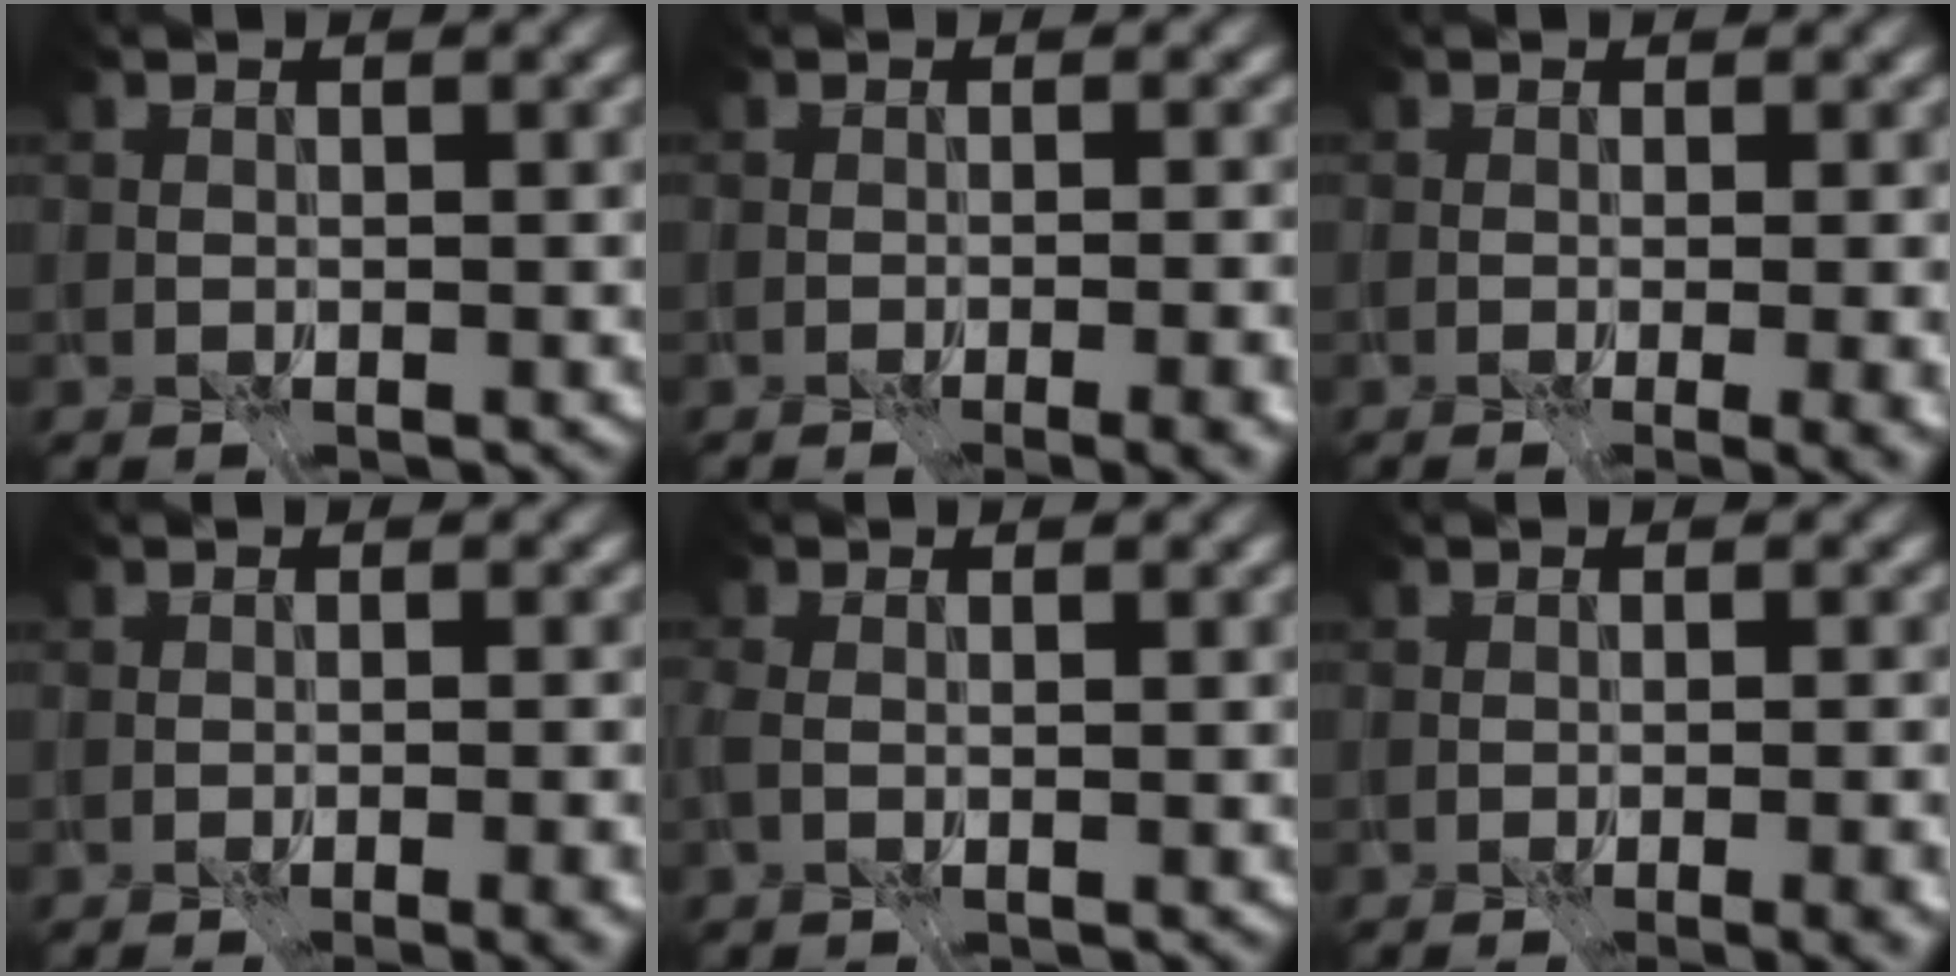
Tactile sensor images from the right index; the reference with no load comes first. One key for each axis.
{"total": 6.8, "fx": -3.7, "fy": 2.9, "fz": 4.8, "tx": -0.032, "ty": -0.008, "tz": -0.034}
{"total": 4.3, "fx": -1.1, "fy": 1.8, "fz": 3.8, "tx": -0.031, "ty": -0.017, "tz": 0.003}
{"total": 5.7, "fx": -3.3, "fy": 2.4, "fz": 4.0, "tx": -0.018, "ty": -0.011, "tz": -0.034}
{"total": 3.1, "fx": -0.7, "fy": 1.8, "fz": 2.4, "tx": -0.045, "ty": 0.002, "tz": -0.009}
{"total": 5.9, "fx": -3.3, "fy": 2.5, "fz": 4.2, "tx": -0.022, "ty": -0.010, "tz": -0.031}